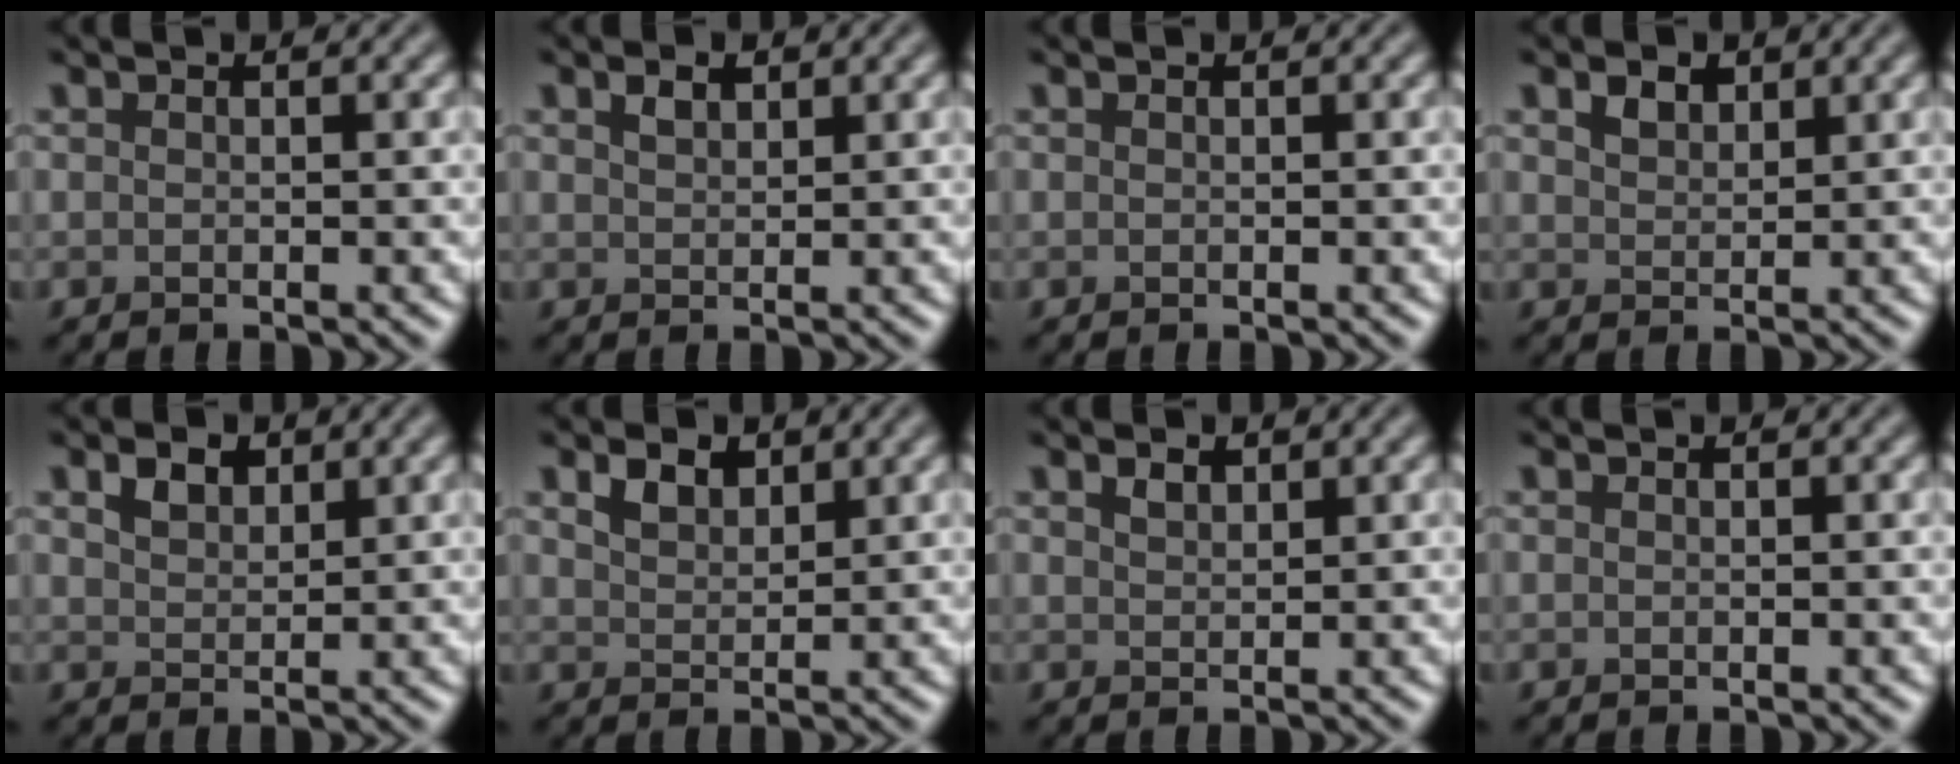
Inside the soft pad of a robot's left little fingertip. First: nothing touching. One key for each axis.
{"total": 1.4, "fx": 0.9, "fy": 0.7, "fz": 0.8, "tx": -0.016, "ty": 0.004, "tz": 0.019}
{"total": 0.0}
{"total": 1.8, "fx": 1.2, "fy": 1.1, "fz": 0.8, "tx": -0.017, "ty": 0.003, "tz": 0.025}
{"total": 2.1, "fx": 1.4, "fy": 1.3, "fz": 1.0, "tx": -0.022, "ty": 0.003, "tz": 0.028}
{"total": 2.3, "fx": 1.6, "fy": 1.3, "fz": 1.1, "tx": -0.027, "ty": 0.002, "tz": 0.033}
{"total": 1.2, "fx": 0.9, "fy": 0.6, "fz": 0.5, "tx": -0.012, "ty": 0.002, "tz": 0.018}
{"total": 0.0}